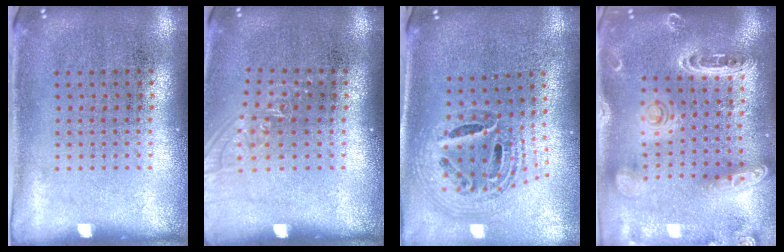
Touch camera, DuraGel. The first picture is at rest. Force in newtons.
{"total": 1.0, "press": 0.9, "slide": 0.3}
{"total": 1.6, "press": 1.4, "slide": 0.8}
{"total": 1.9, "press": 1.9, "slide": 0.5}